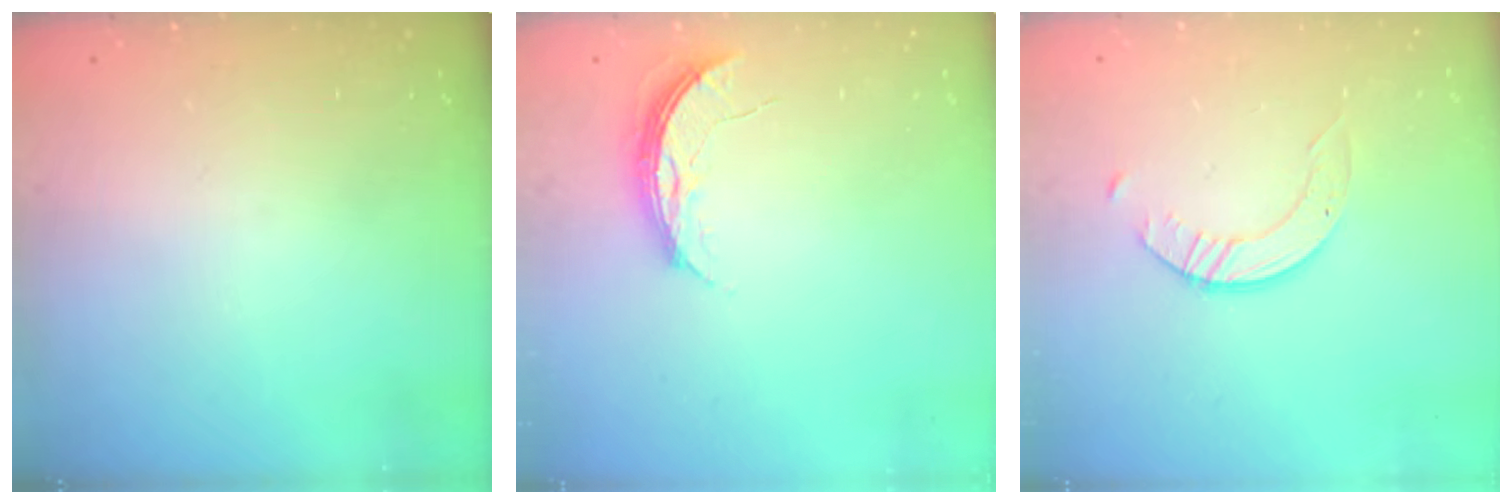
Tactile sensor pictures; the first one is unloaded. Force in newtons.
{"total": 5.6, "press": 5.6, "slide": 0.5}
{"total": 2.5, "press": 2.5, "slide": 0.3}